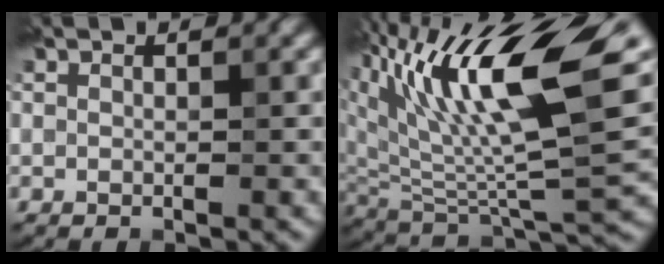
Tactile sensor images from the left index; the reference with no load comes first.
{"total": 13.2, "force": [5.0, 4.6, 11.2], "torque": [-0.199, 0.005, 0.102]}